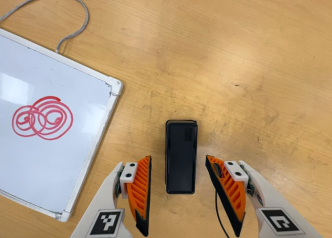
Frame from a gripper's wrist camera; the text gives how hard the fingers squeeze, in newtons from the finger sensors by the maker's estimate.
{"total": 0.0}